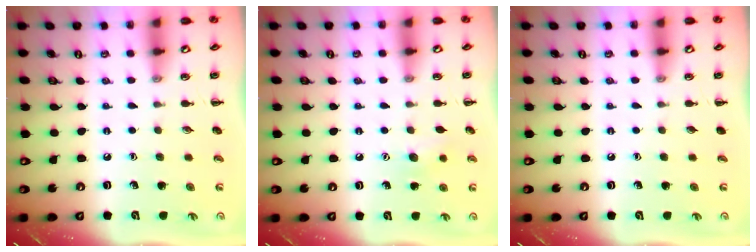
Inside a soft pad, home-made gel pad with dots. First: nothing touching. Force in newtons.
{"total": 7.4, "press": 7.1, "slide": 1.9}
{"total": 0.0}